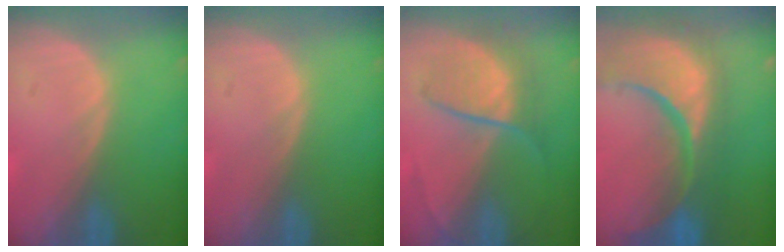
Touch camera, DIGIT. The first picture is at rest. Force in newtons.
{"total": 0.0}
{"total": 6.4, "press": 6.3, "slide": 0.7}
{"total": 15.4, "press": 12.1, "slide": 9.6}